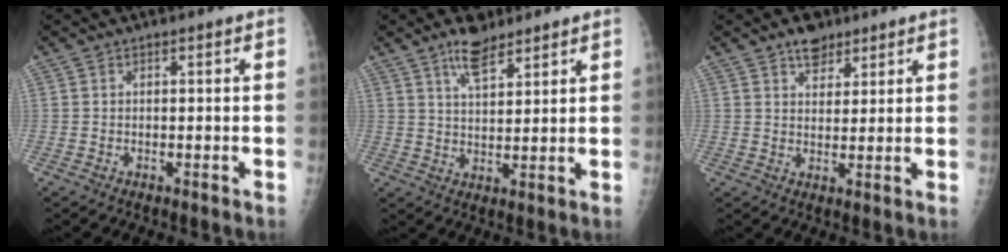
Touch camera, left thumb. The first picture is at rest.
{"total": 6.4, "force": [4.7, 2.6, 3.6], "torque": [-0.046, -0.028, 0.082]}
{"total": 4.8, "force": [3.4, 2.9, 1.9], "torque": [-0.005, -0.019, 0.054]}